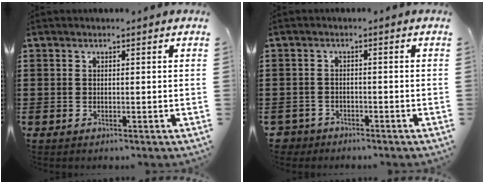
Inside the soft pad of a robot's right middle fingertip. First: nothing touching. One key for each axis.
{"total": 2.2, "fx": -2.0, "fy": 0.8, "fz": -0.1, "tx": -0.011, "ty": -0.005, "tz": -0.048}